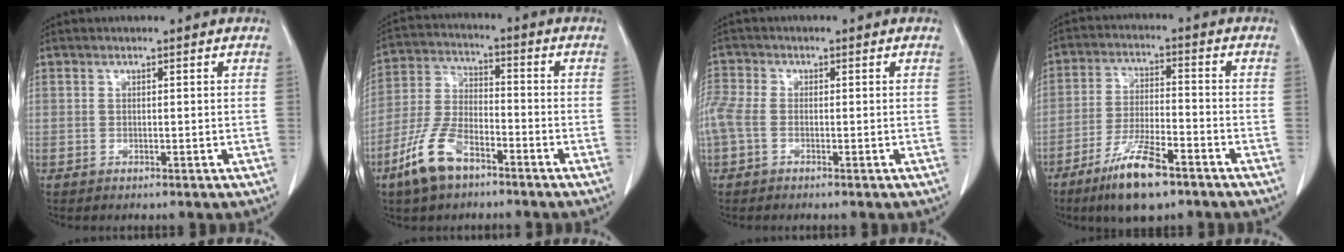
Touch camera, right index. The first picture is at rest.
{"total": 10.0, "force": [-6.2, 4.3, 6.5], "torque": [-0.157, 0.000, -0.123]}
{"total": 5.3, "force": [-1.0, 3.3, 4.0], "torque": [-0.128, 0.015, -0.022]}
{"total": 10.6, "force": [-6.9, 2.3, 7.8], "torque": [-0.151, -0.019, -0.116]}